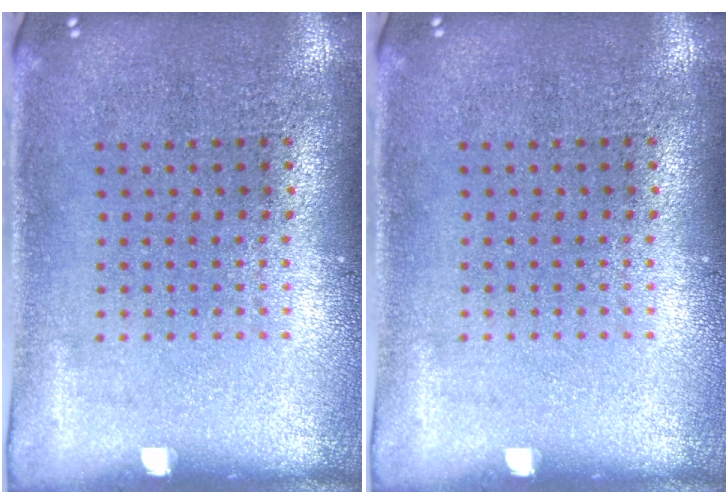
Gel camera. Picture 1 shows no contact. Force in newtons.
{"total": 0.0}